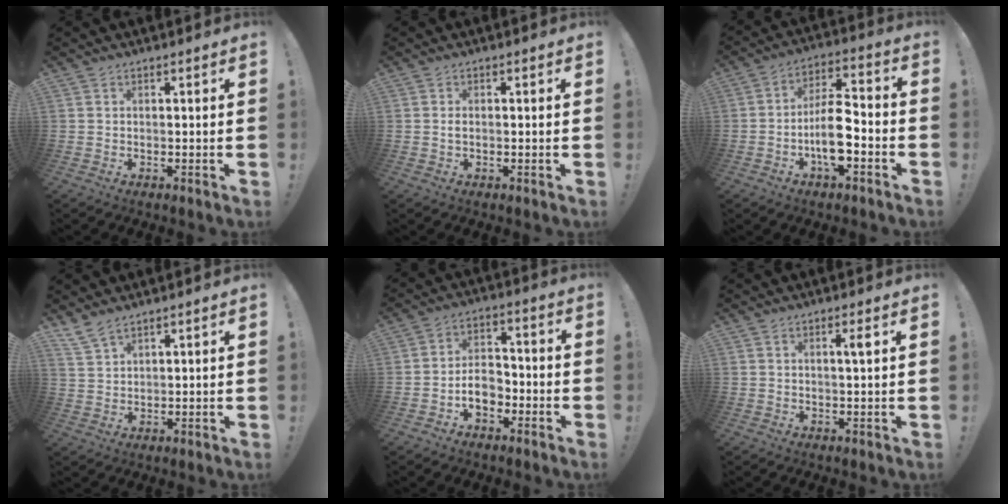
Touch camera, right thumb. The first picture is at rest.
{"total": 0.8, "force": [-0.2, 0.5, 0.6], "torque": [-0.015, 0.003, -0.004]}
{"total": 12.0, "force": [-4.2, 6.2, 9.3], "torque": [-0.166, 0.021, -0.074]}
{"total": 4.6, "force": [3.9, 1.0, 2.1], "torque": [-0.049, -0.022, 0.075]}
{"total": 8.3, "force": [-3.3, 5.6, 5.2], "torque": [-0.094, 0.017, -0.057]}
{"total": 2.3, "force": [0.8, -0.2, 2.2], "torque": [-0.036, -0.002, 0.007]}